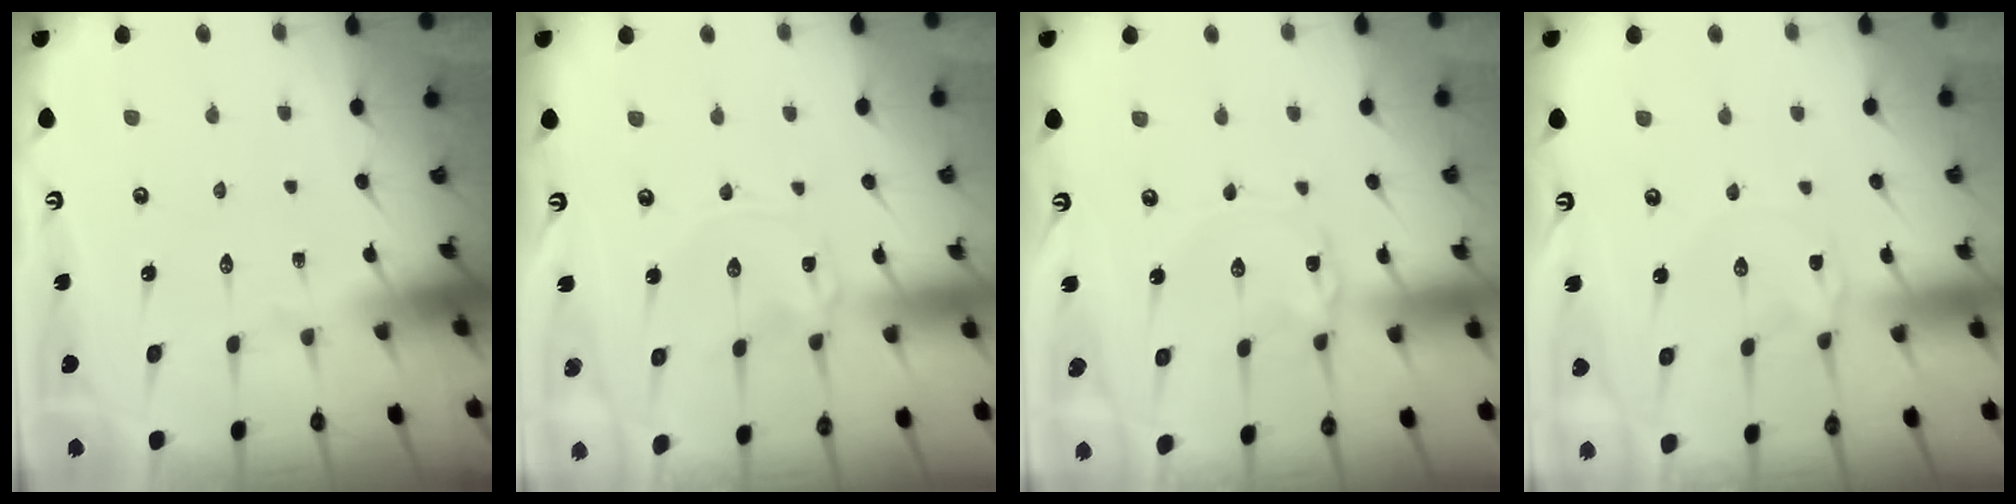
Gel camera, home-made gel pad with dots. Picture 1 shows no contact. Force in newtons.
{"total": 0.0}
{"total": 1.9, "press": 1.9, "slide": 0.3}
{"total": 0.0}